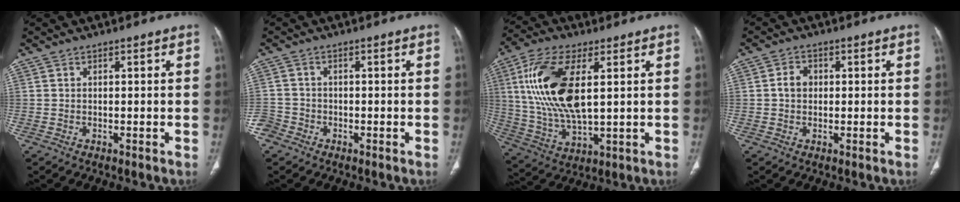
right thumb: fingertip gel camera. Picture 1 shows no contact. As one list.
[{"total": 3.8, "force": [-2.4, 2.9, 0.5], "torque": [-0.005, 0.014, -0.051]}, {"total": 17.6, "force": [3.8, 7.7, 15.3], "torque": [-0.317, -0.012, 0.079]}, {"total": 3.2, "force": [0.2, 2.6, 1.8], "torque": [-0.025, 0.010, 0.000]}]